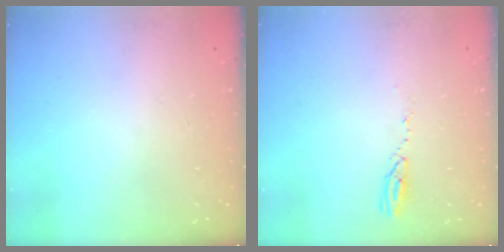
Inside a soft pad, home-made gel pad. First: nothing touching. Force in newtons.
{"total": 4.1, "press": 4.1, "slide": 0.4}